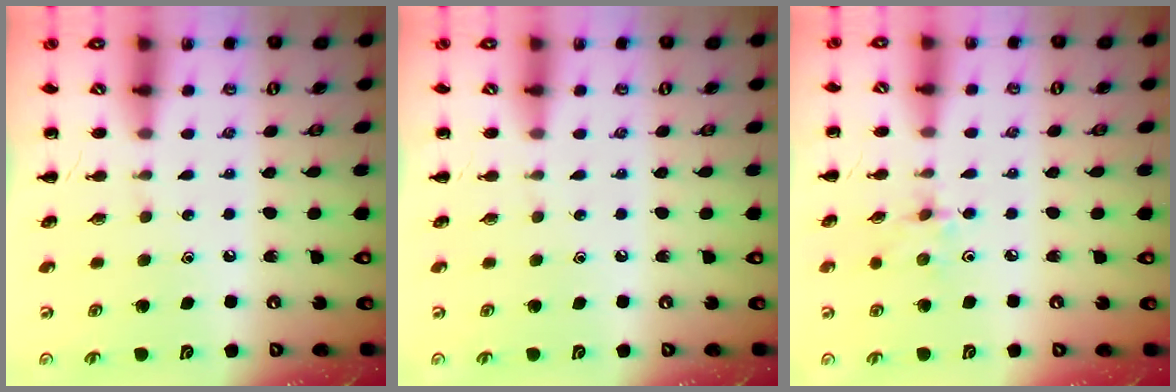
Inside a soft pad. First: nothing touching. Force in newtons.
{"total": 0.0}
{"total": 2.9, "press": 2.7, "slide": 0.9}